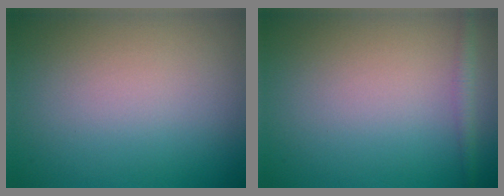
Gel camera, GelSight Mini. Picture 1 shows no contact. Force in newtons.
{"total": 1.3, "press": 1.3, "slide": 0.1}